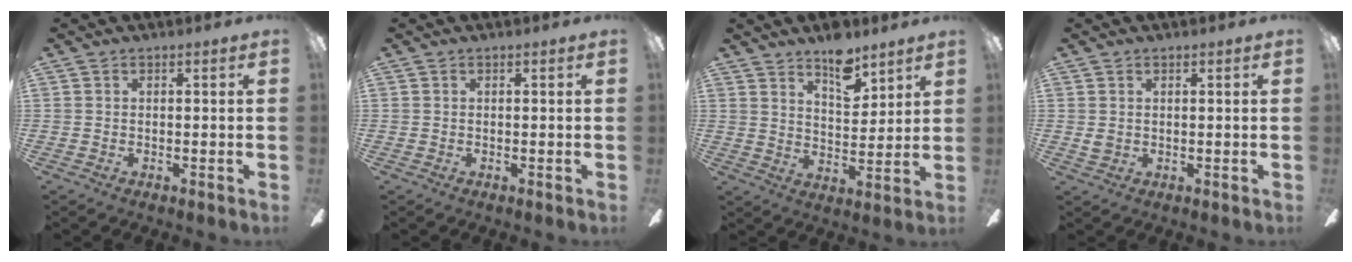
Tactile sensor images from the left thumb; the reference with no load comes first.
{"total": 0.0}
{"total": 9.6, "force": [7.3, 4.1, 4.8], "torque": [-0.067, -0.041, 0.126]}
{"total": 1.7, "force": [0.8, 1.3, 0.7], "torque": [-0.006, 0.000, 0.013]}